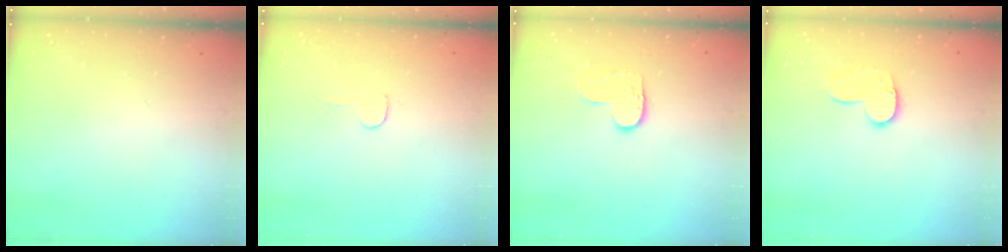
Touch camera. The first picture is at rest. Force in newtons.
{"total": 3.0, "press": 3.0, "slide": 0.3}
{"total": 4.3, "press": 4.3, "slide": 0.5}
{"total": 9.1, "press": 9.0, "slide": 0.6}